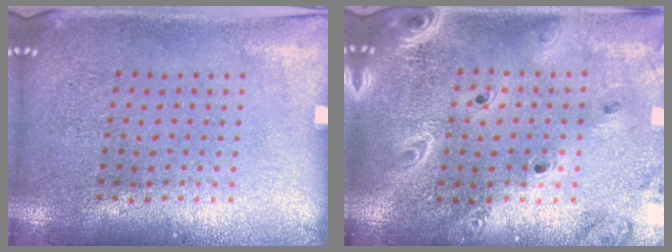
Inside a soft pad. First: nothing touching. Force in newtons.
{"total": 2.5, "press": 2.2, "slide": 1.2}